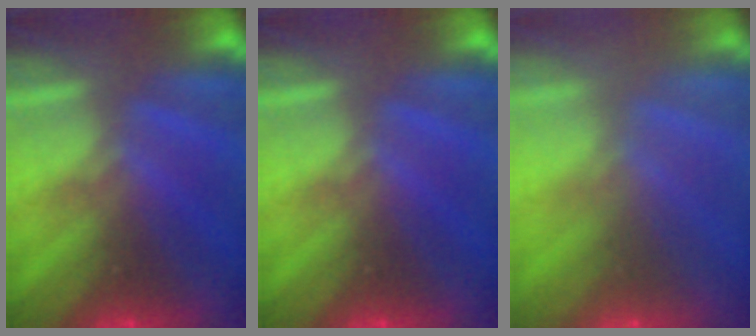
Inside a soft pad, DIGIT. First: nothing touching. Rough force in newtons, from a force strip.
{"total": 0.0}
{"total": 6.1}